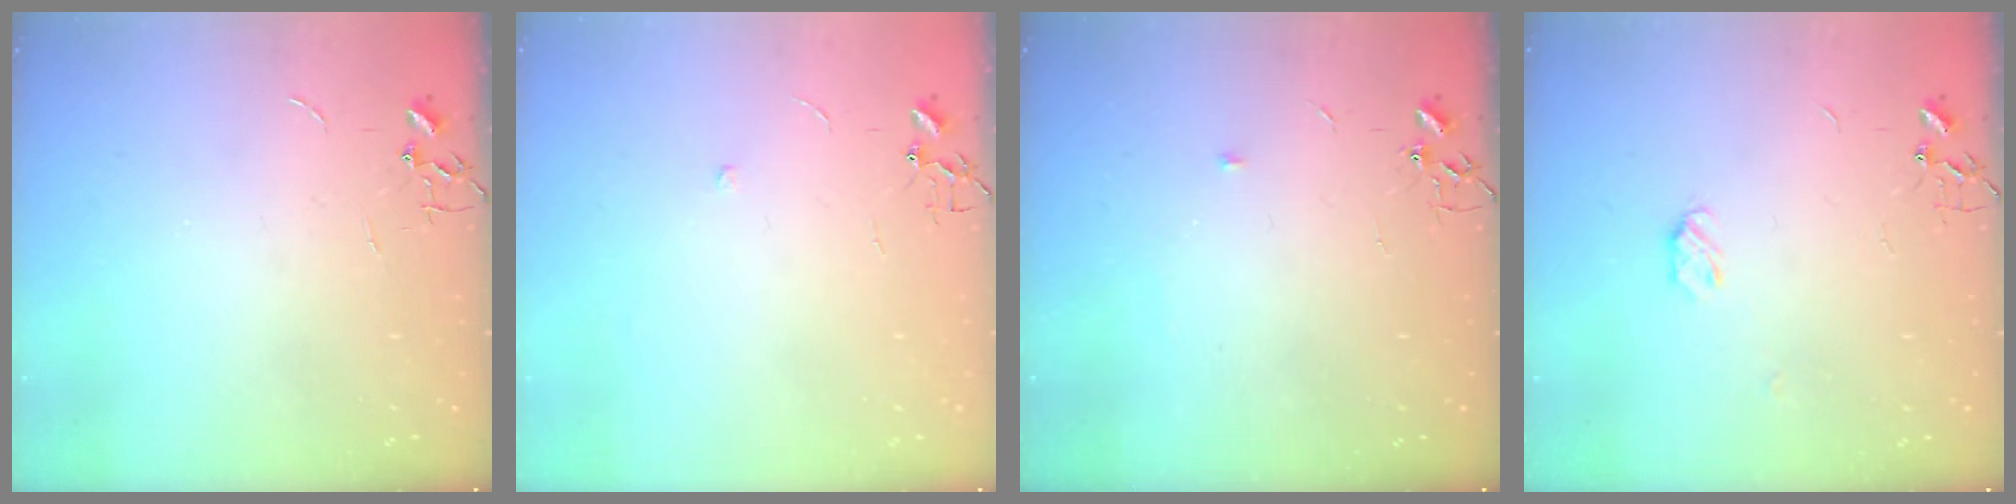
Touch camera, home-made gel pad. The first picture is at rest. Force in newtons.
{"total": 4.3, "press": 4.2, "slide": 1.3}
{"total": 5.7, "press": 5.7, "slide": 0.8}
{"total": 4.7, "press": 4.6, "slide": 0.7}